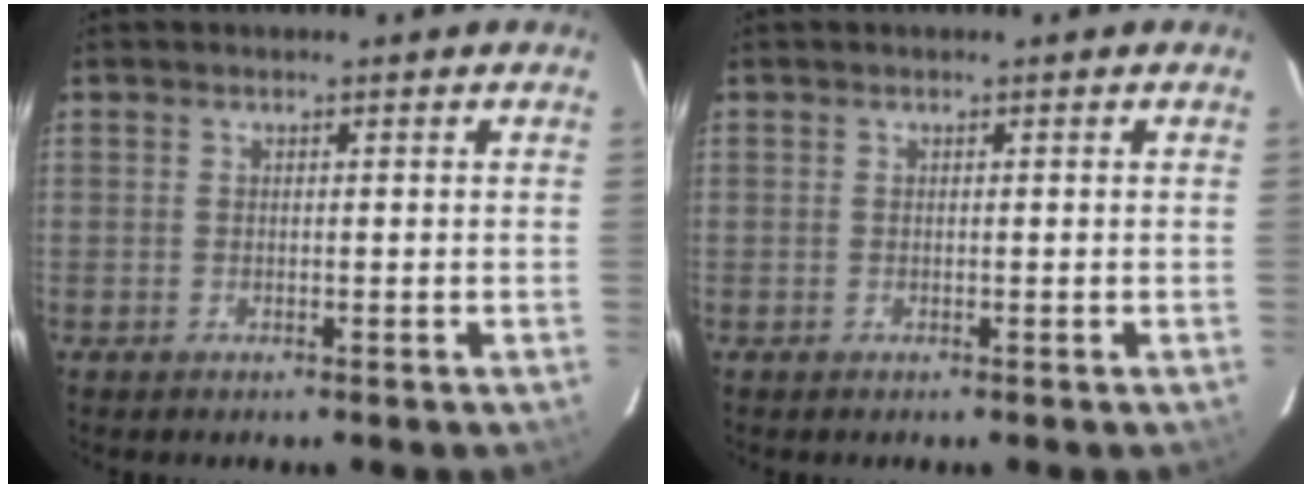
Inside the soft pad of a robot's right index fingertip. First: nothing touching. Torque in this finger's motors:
{"motor_torque": [0.00, 0.00, 0.00, 0.00]}